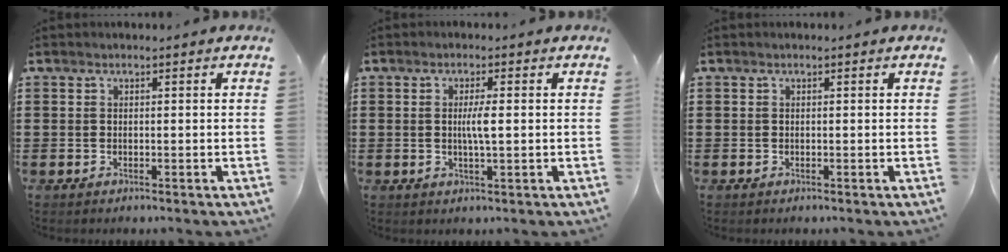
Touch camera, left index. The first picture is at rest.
{"total": 3.2, "force": [0.2, 0.4, 3.2], "torque": [-0.060, -0.002, 0.001]}
{"total": 0.0}